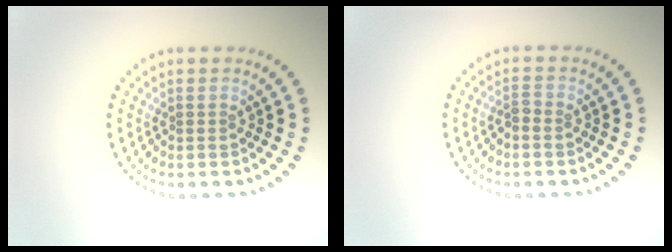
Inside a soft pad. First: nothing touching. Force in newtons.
{"total": 0.9, "press": 0.7, "slide": 0.5}